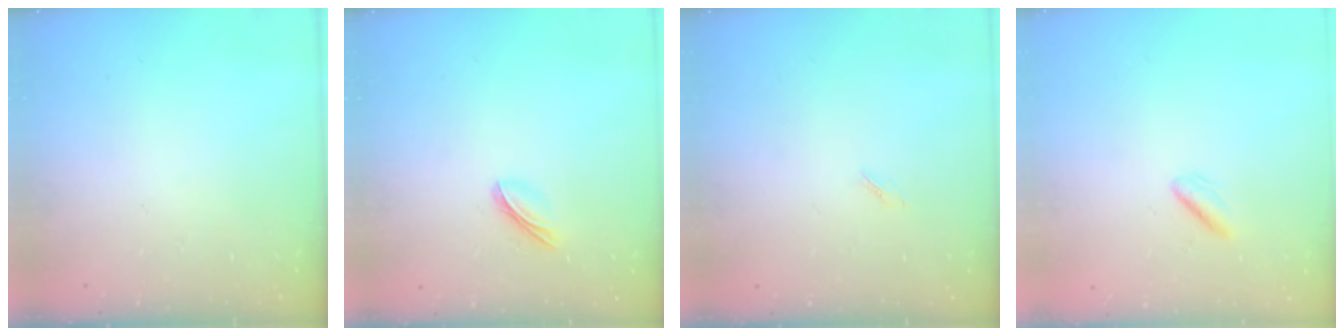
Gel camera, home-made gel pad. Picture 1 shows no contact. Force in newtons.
{"total": 4.2, "press": 4.2, "slide": 0.0}
{"total": 1.2, "press": 1.1, "slide": 0.4}
{"total": 1.1, "press": 0.8, "slide": 0.8}